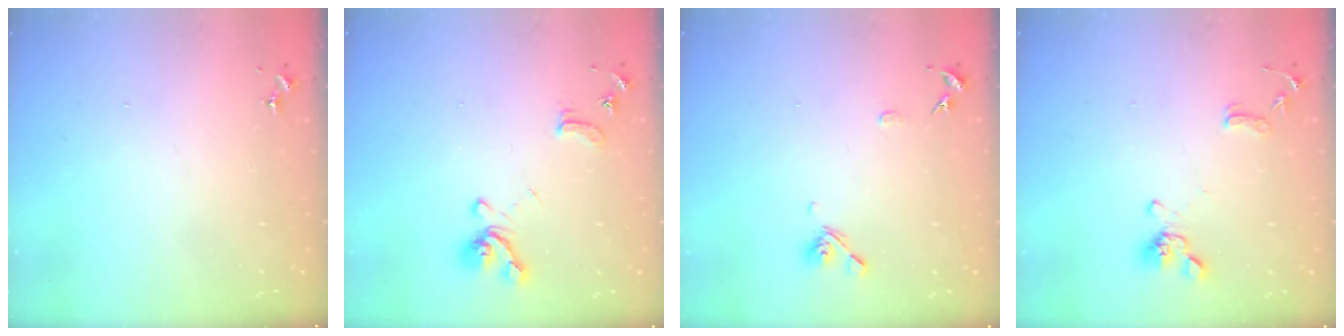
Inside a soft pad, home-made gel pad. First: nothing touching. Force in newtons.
{"total": 12.8, "press": 12.7, "slide": 1.4}
{"total": 8.6, "press": 8.4, "slide": 1.6}
{"total": 11.5, "press": 11.3, "slide": 1.8}